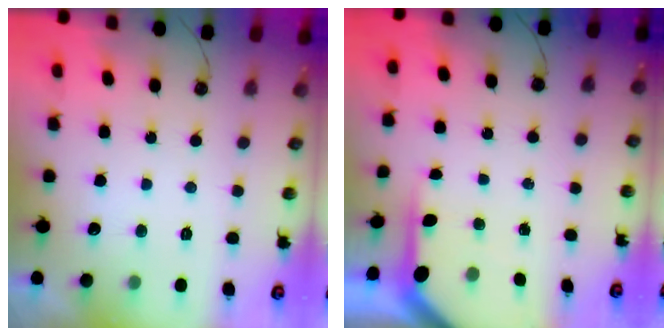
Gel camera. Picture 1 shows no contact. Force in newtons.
{"total": 4.1, "press": 4.1, "slide": 0.5}